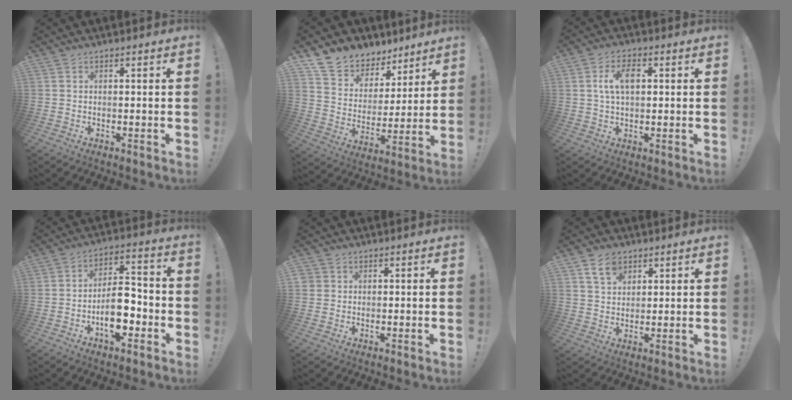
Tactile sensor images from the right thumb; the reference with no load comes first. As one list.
[{"total": 10.3, "force": [8.1, 6.2, 1.6], "torque": [-0.039, -0.065, 0.155]}, {"total": 7.1, "force": [1.4, 3.9, 5.7], "torque": [-0.098, 0.008, 0.023]}, {"total": 12.2, "force": [-4.9, 6.2, 9.2], "torque": [-0.160, 0.027, -0.085]}, {"total": 1.6, "force": [0.5, 1.5, 0.1], "torque": [0.004, -0.002, 0.008]}, {"total": 6.7, "force": [3.9, 4.5, 3.1], "torque": [-0.044, -0.012, 0.072]}]